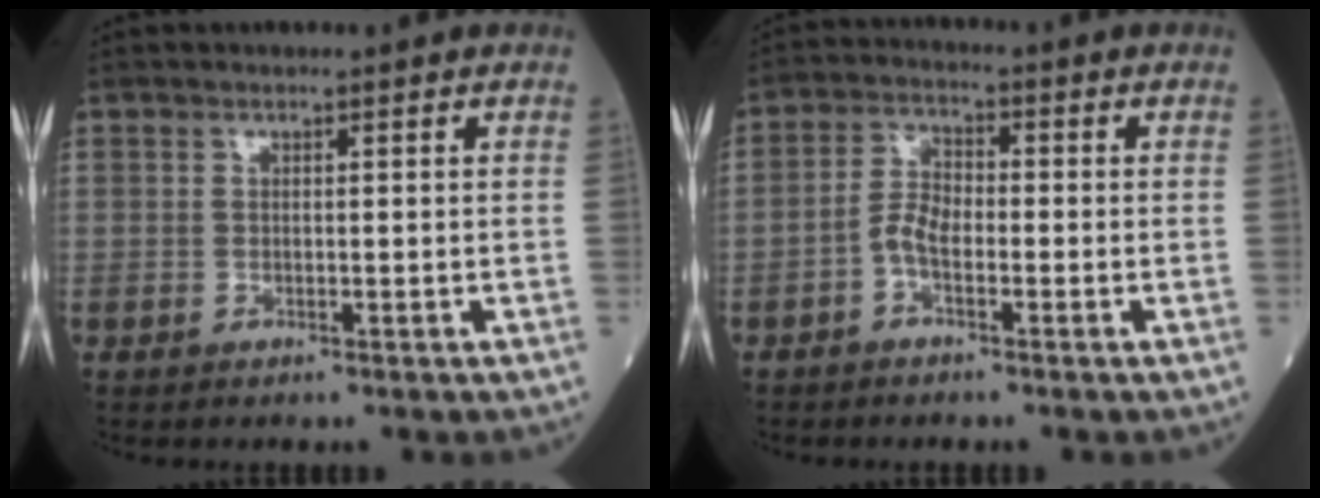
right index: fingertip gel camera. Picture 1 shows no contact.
{"total": 3.9, "force": [-1.6, 1.8, 3.0], "torque": [-0.059, 0.011, -0.038]}